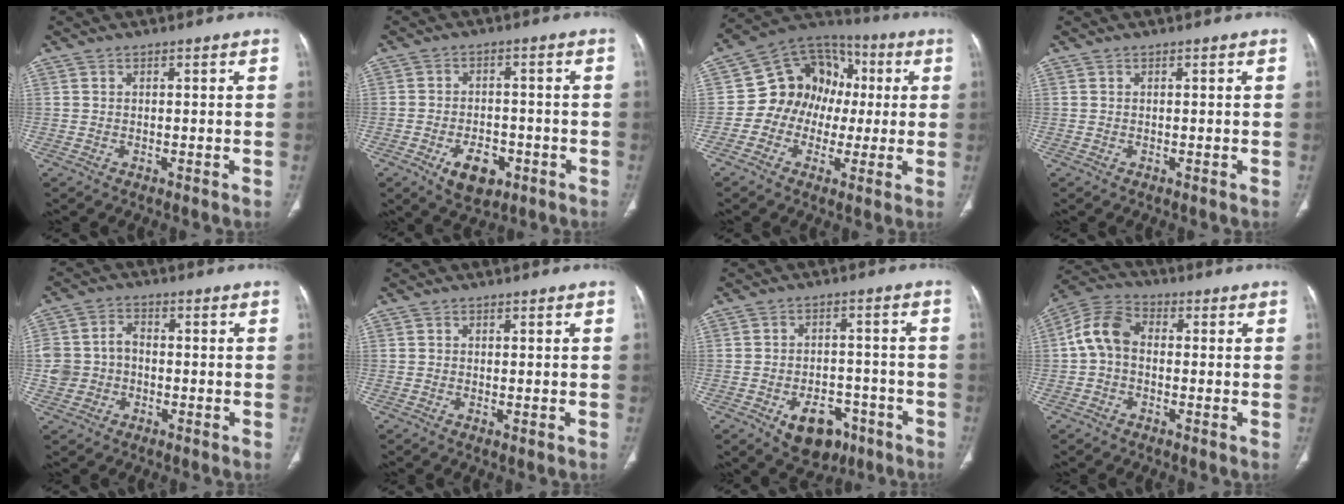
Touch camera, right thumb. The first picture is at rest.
{"total": 7.9, "force": [-3.6, 4.8, 5.1], "torque": [-0.064, 0.018, -0.050]}
{"total": 14.1, "force": [-0.2, 12.3, 6.9], "torque": [-0.066, 0.039, -0.013]}
{"total": 0.0}
{"total": 7.1, "force": [-1.2, 6.2, 3.3], "torque": [-0.054, 0.028, -0.023]}
{"total": 0.6, "force": [-0.1, 0.2, 0.5], "torque": [-0.014, -0.003, -0.002]}
{"total": 10.0, "force": [-5.1, 6.5, 5.6], "torque": [-0.052, 0.032, -0.064]}
{"total": 8.2, "force": [-0.2, 5.9, 5.8], "torque": [-0.105, 0.024, -0.017]}